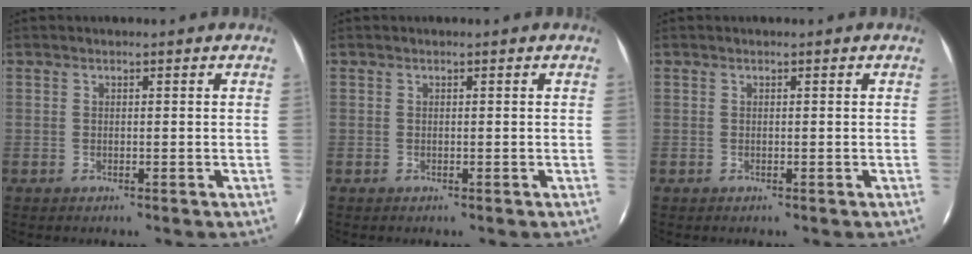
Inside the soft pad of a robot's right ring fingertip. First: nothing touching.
{"total": 0.0}
{"total": 0.0}